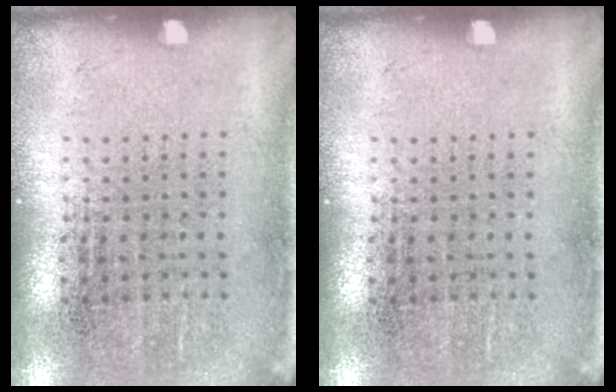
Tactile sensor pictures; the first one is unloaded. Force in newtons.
{"total": 0.0}